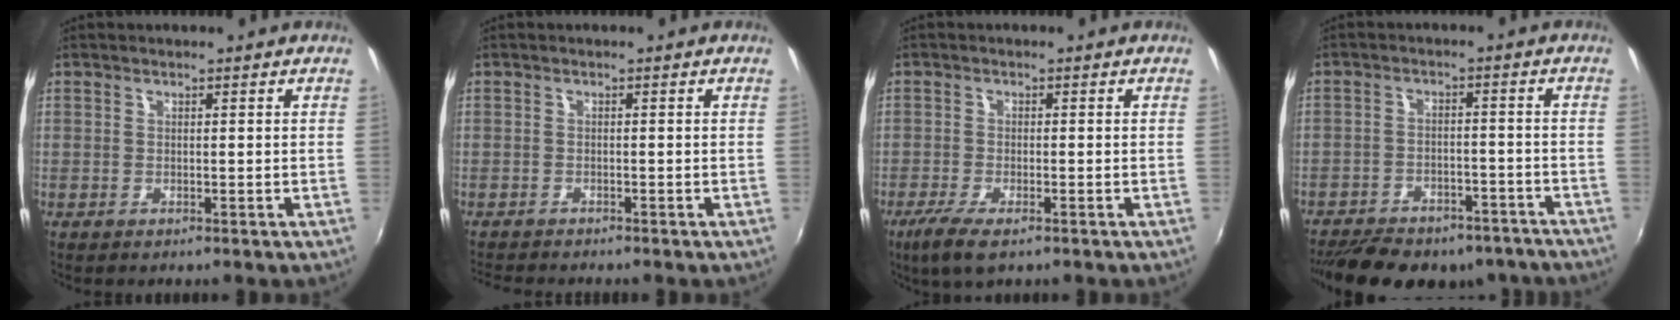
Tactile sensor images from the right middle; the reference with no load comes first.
{"total": 3.6, "force": [-3.4, 0.2, 1.2], "torque": [-0.034, -0.019, -0.063]}
{"total": 5.9, "force": [-3.7, 1.5, 4.3], "torque": [-0.101, -0.023, -0.069]}
{"total": 21.2, "force": [-17.3, 8.4, 8.9], "torque": [-0.186, -0.007, -0.223]}